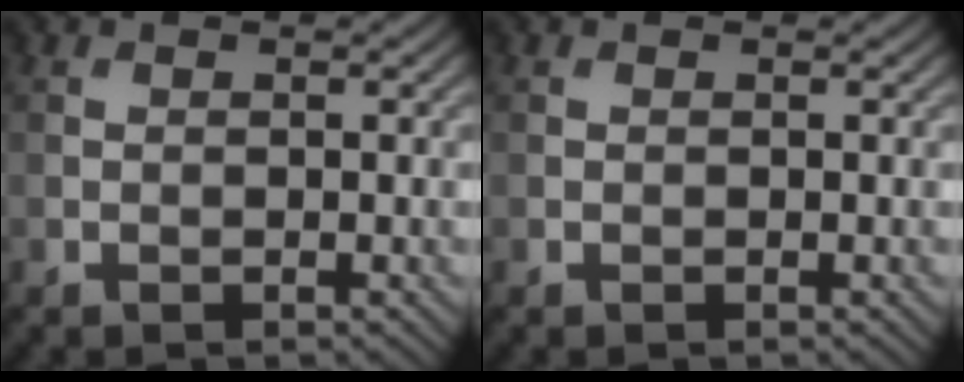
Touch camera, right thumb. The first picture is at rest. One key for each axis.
{"total": 0.0}